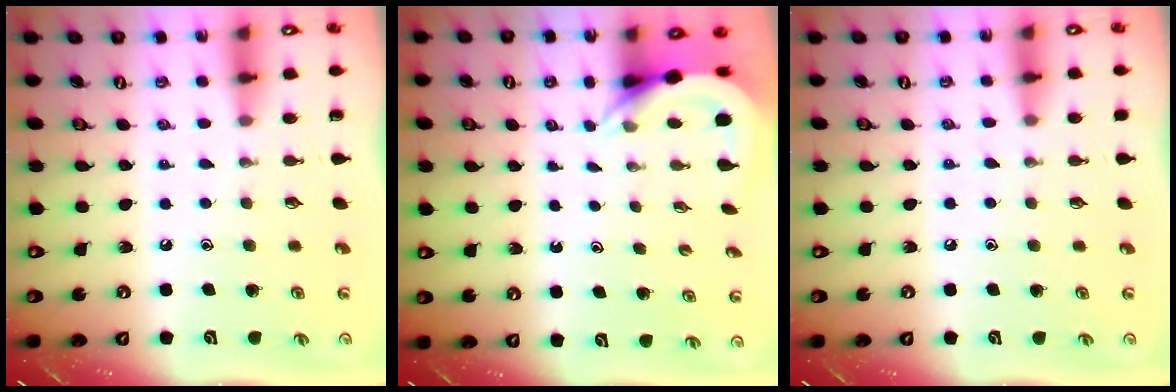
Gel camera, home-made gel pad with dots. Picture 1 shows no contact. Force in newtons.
{"total": 5.4, "press": 5.4, "slide": 0.4}
{"total": 4.0, "press": 3.9, "slide": 0.5}